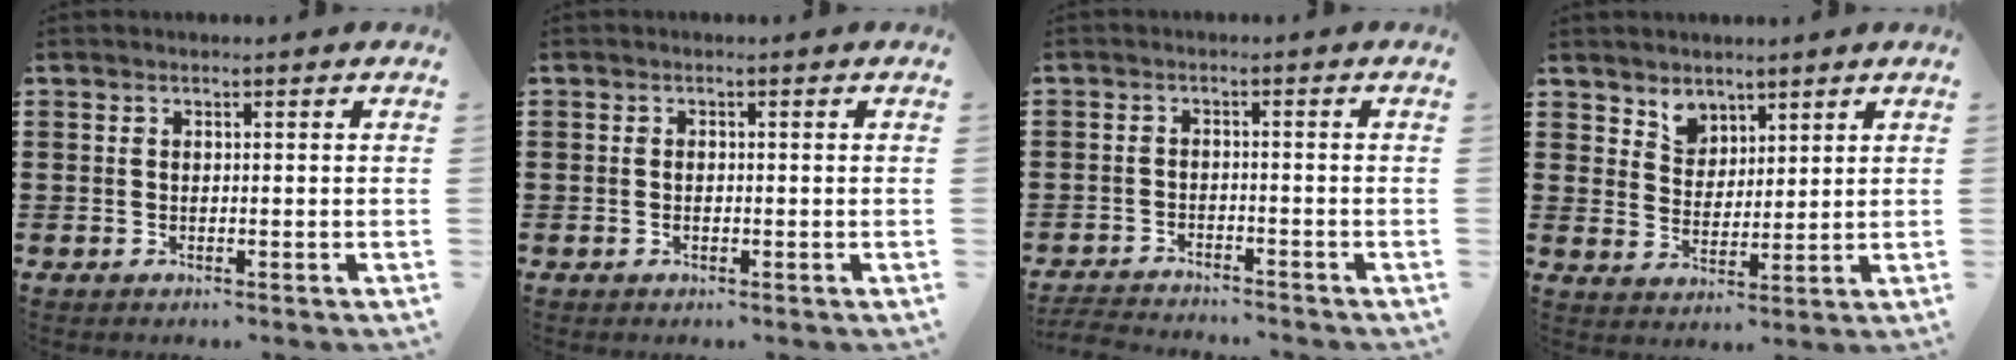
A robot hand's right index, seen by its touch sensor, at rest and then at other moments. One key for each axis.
{"total": 1.0, "fx": -0.2, "fy": 0.5, "fz": 0.9, "tx": -0.019, "ty": 0.001, "tz": -0.004}
{"total": 3.0, "fx": -3.0, "fy": 0.1, "fz": -0.1, "tx": -0.011, "ty": -0.004, "tz": -0.068}
{"total": 4.0, "fx": 3.0, "fy": 2.6, "fz": 0.0, "tx": -0.018, "ty": 0.003, "tz": 0.057}